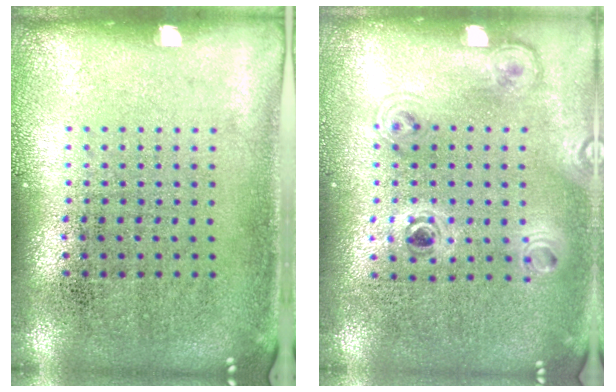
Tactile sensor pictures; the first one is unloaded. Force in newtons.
{"total": 1.1, "press": 1.1, "slide": 0.4}